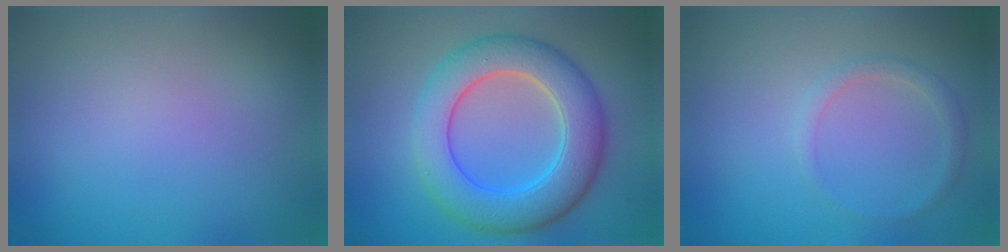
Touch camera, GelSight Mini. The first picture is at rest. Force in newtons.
{"total": 7.9, "press": 7.8, "slide": 0.2}
{"total": 1.3, "press": 1.3, "slide": 0.1}